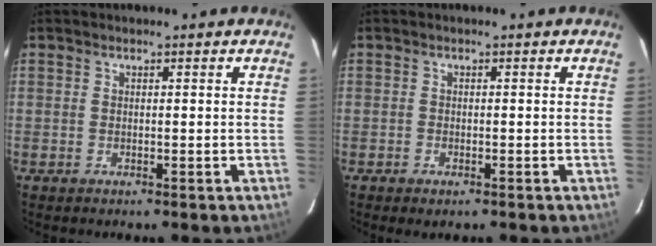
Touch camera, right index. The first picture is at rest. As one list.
[{"total": 1.6, "force": [-1.1, 0.8, 0.8], "torque": [-0.019, -0.004, -0.019]}]